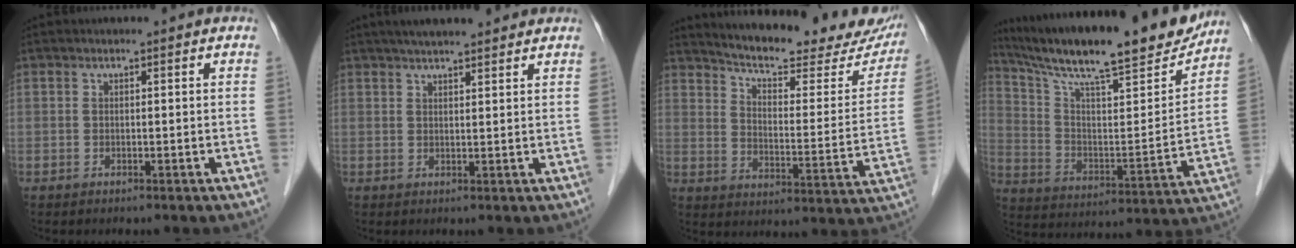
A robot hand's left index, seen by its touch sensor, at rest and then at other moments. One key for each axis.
{"total": 8.3, "fx": 7.2, "fy": 1.2, "fz": 4.0, "tx": -0.057, "ty": 0.029, "tz": 0.100}
{"total": 23.1, "fx": 20.6, "fy": 4.3, "fz": 9.5, "tx": -0.132, "ty": -0.043, "tz": 0.259}
{"total": 24.9, "fx": 21.2, "fy": 2.9, "fz": 12.8, "tx": -0.223, "ty": -0.020, "tz": 0.321}